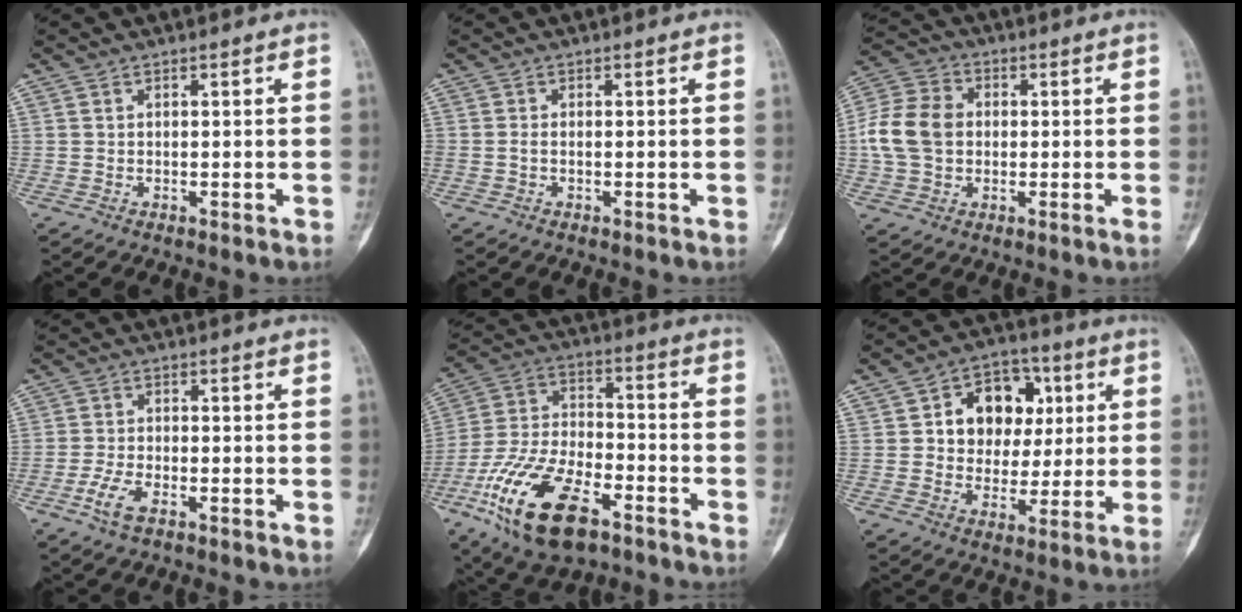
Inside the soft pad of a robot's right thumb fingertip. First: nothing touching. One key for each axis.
{"total": 1.0, "fx": -0.3, "fy": 0.7, "fz": 0.7, "tx": -0.016, "ty": 0.000, "tz": -0.008}
{"total": 11.3, "fx": -0.1, "fy": 8.6, "fz": 7.3, "tx": -0.135, "ty": 0.022, "tz": -0.009}
{"total": 4.9, "fx": -2.7, "fy": 2.2, "fz": 3.4, "tx": -0.073, "ty": 0.010, "tz": -0.052}
{"total": 20.8, "fx": -10.9, "fy": 9.7, "fz": 14.8, "tx": -0.292, "ty": 0.042, "tz": -0.196}
{"total": 13.3, "fx": 2.9, "fy": 10.4, "fz": 7.8, "tx": -0.061, "ty": 0.010, "tz": 0.045}